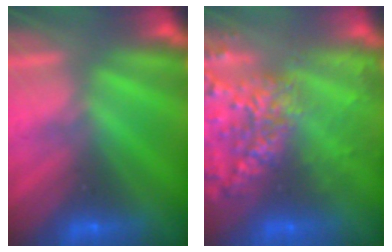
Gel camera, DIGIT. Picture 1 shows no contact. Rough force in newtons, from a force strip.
{"total": 5.8}